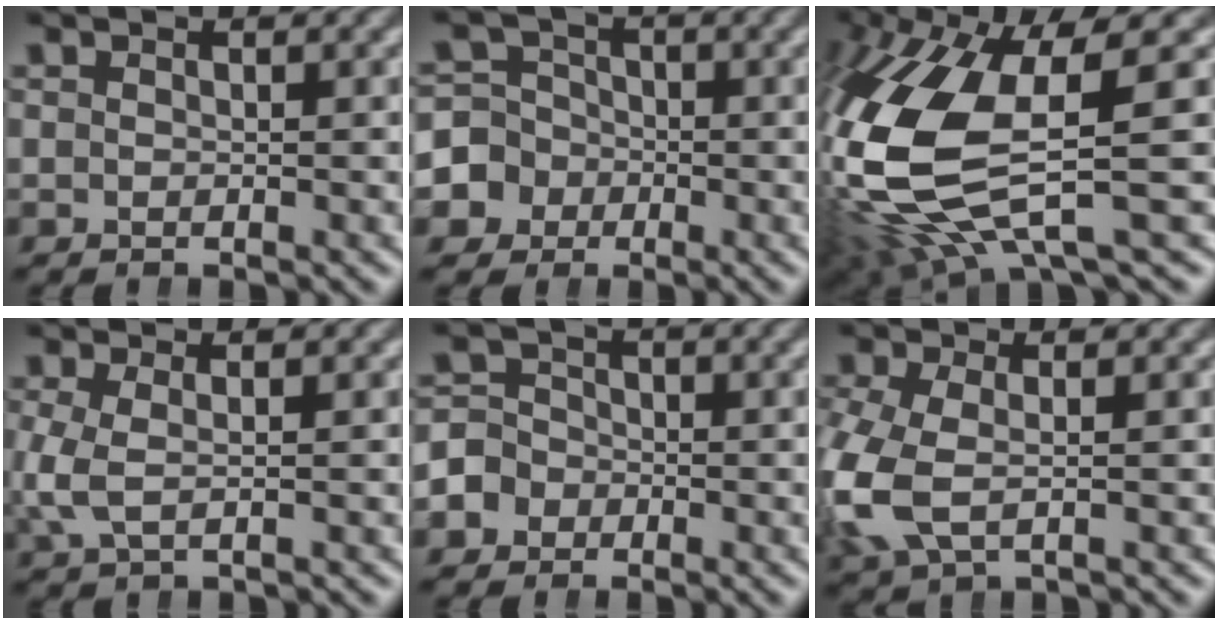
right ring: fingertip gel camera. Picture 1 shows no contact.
{"total": 9.9, "force": [-2.7, 9.2, 2.5], "torque": [-0.063, -0.038, -0.048]}
{"total": 12.7, "force": [-1.2, 6.9, 10.6], "torque": [-0.255, -0.032, 0.003]}
{"total": 2.5, "force": [0.0, 1.2, 2.2], "torque": [-0.064, -0.009, 0.010]}
{"total": 5.3, "force": [-1.6, 4.9, 1.3], "torque": [-0.025, -0.012, -0.031]}
{"total": 5.4, "force": [-0.7, 4.1, 3.5], "torque": [-0.119, -0.022, 0.001]}